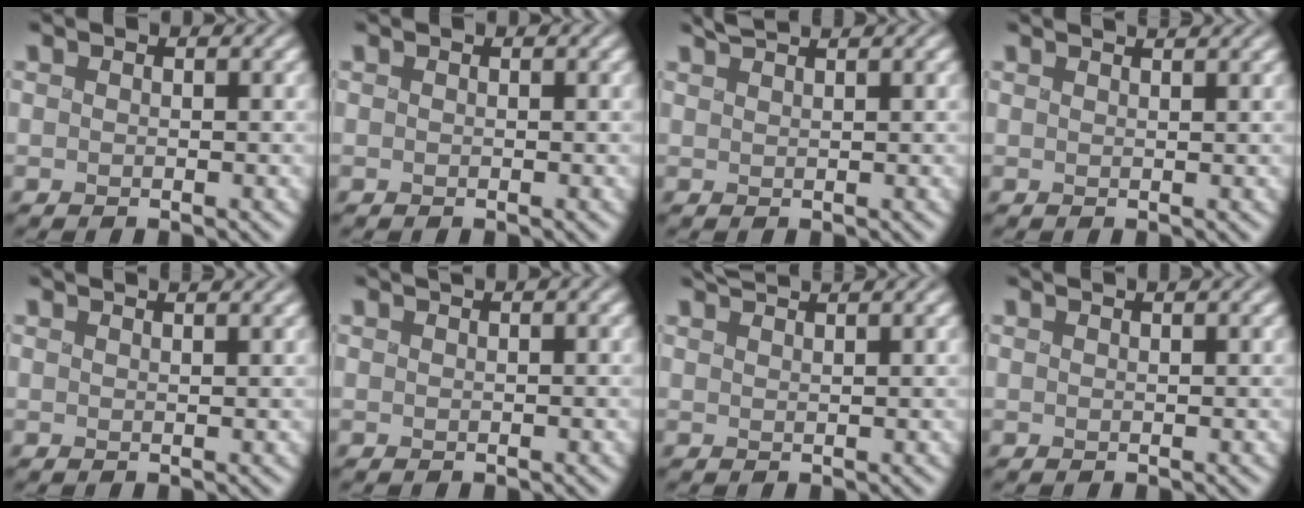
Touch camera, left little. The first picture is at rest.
{"total": 0.0}
{"total": 1.7, "force": [1.5, 0.2, 0.8], "torque": [-0.002, 0.010, 0.027]}
{"total": 2.2, "force": [1.7, 0.7, 1.1], "torque": [0.007, 0.011, 0.005]}
{"total": 2.6, "force": [2.0, 0.8, 1.3], "torque": [0.008, 0.015, 0.007]}
{"total": 1.0, "force": [0.7, 0.2, 0.7], "torque": [-0.004, 0.005, 0.007]}
{"total": 2.5, "force": [2.3, 0.3, 1.0], "torque": [-0.006, 0.010, 0.033]}
{"total": 1.5, "force": [1.2, 0.5, 0.9], "torque": [0.005, 0.009, 0.003]}